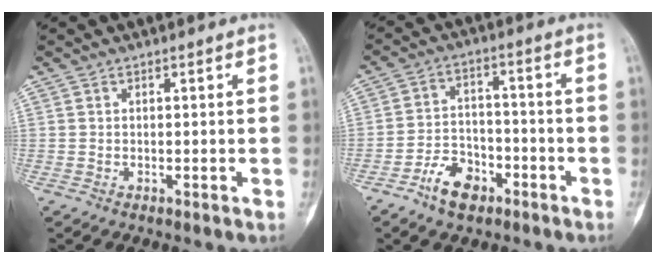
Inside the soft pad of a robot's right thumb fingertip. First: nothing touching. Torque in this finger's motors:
{"motor_torque": [-0.24, -0.06, 0.05, -0.21, 0.02]}